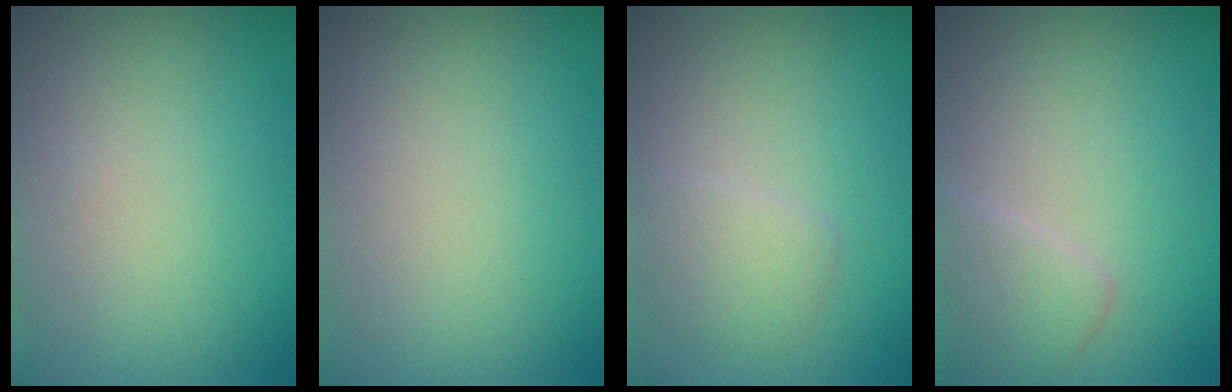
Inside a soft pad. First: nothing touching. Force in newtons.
{"total": 0.0}
{"total": 1.9, "press": 1.9, "slide": 0.0}
{"total": 2.0, "press": 2.0, "slide": 0.1}